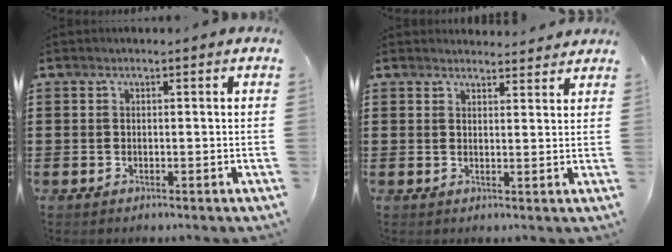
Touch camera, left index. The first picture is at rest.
{"total": 2.4, "force": [2.3, 0.3, 0.2], "torque": [-0.001, -0.009, 0.044]}